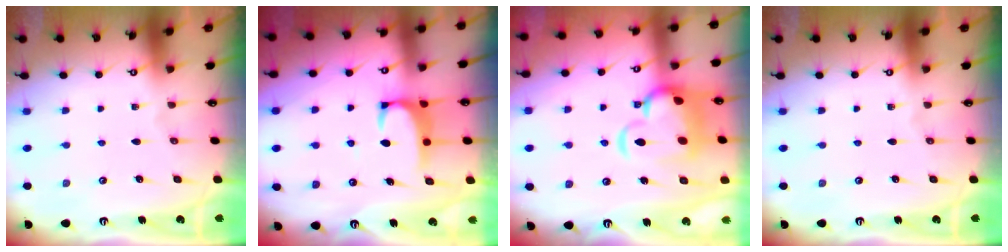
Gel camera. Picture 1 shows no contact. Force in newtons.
{"total": 1.9, "press": 1.9, "slide": 0.3}
{"total": 8.7, "press": 8.6, "slide": 1.5}
{"total": 0.0}